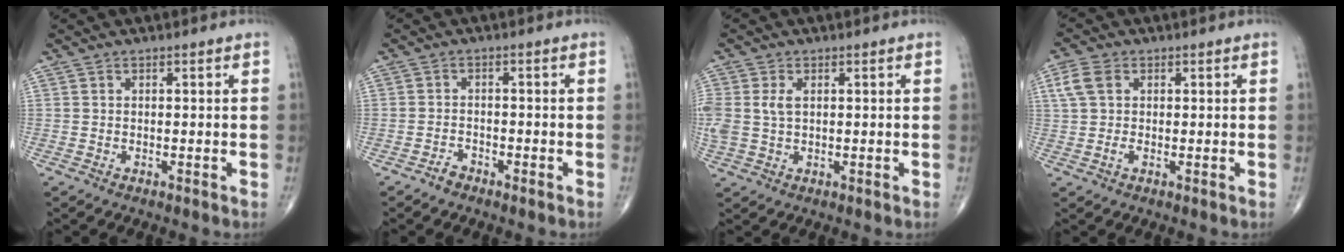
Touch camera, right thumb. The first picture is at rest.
{"total": 1.7, "force": [-1.5, 0.7, 0.3], "torque": [-0.003, 0.004, -0.030]}
{"total": 5.1, "force": [0.9, 3.3, 3.8], "torque": [-0.100, 0.009, 0.023]}
{"total": 5.0, "force": [1.2, 3.5, 3.4], "torque": [-0.076, 0.008, 0.022]}